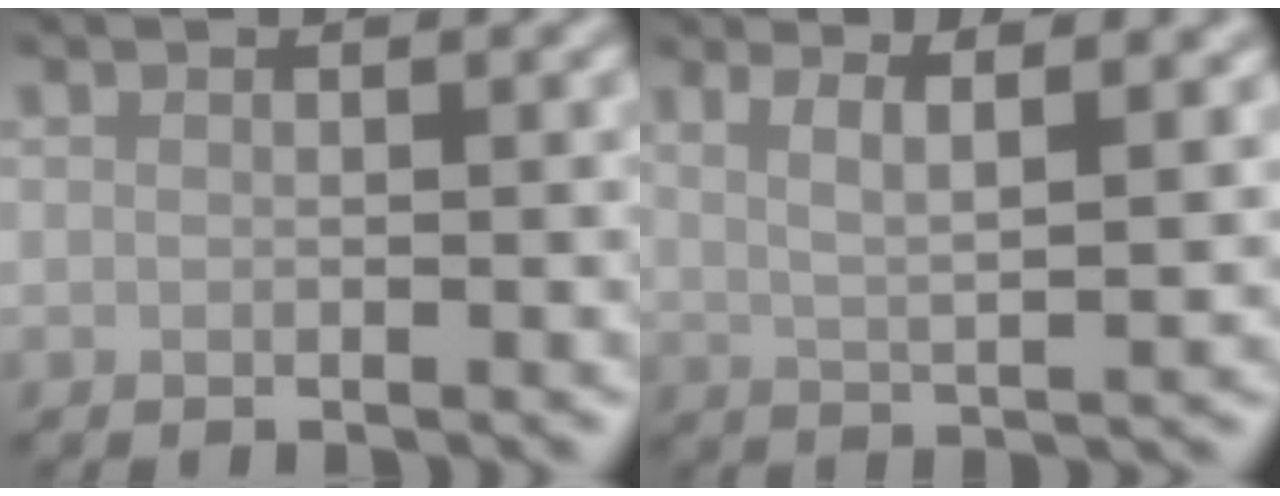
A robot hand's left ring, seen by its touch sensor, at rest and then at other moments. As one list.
[{"total": 5.1, "force": [3.0, 1.4, 4.0], "torque": [-0.054, 0.014, 0.034]}]